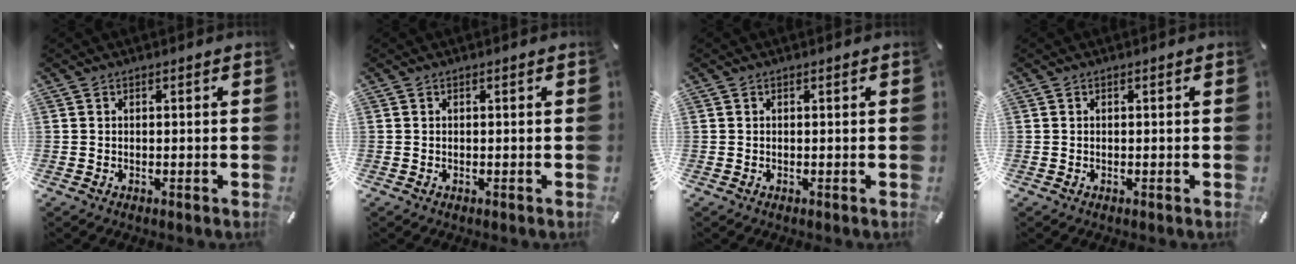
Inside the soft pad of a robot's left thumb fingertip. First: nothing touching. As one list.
[{"total": 0.0}, {"total": 0.0}, {"total": 0.0}]